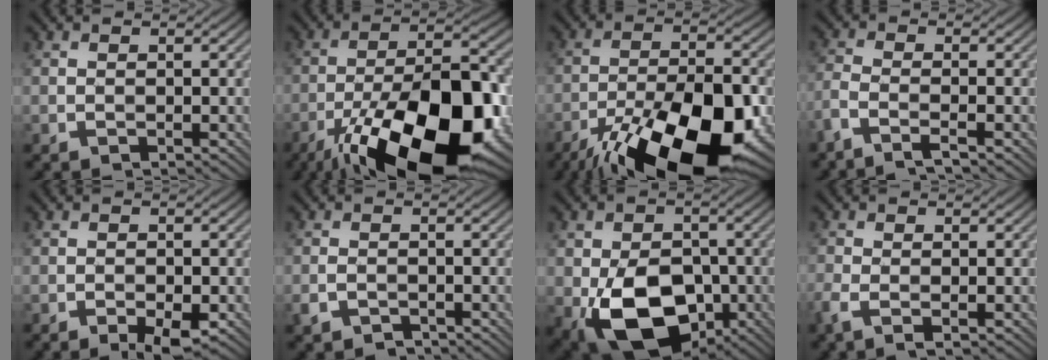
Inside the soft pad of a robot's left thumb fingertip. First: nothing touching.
{"total": 21.6, "force": [-11.0, 8.1, 16.7], "torque": [-0.264, -0.008, -0.181]}
{"total": 19.9, "force": [-11.7, 7.3, 14.3], "torque": [-0.230, -0.031, -0.189]}
{"total": 3.8, "force": [-2.6, 0.6, 2.7], "torque": [-0.057, -0.004, -0.071]}
{"total": 3.1, "force": [-1.8, 1.0, 2.3], "torque": [-0.034, 0.000, -0.026]}
{"total": 2.4, "force": [-1.8, 1.2, 1.2], "torque": [-0.029, -0.004, -0.039]}
{"total": 14.2, "force": [-5.0, 9.2, 9.5], "torque": [-0.166, -0.027, -0.088]}
{"total": 2.3, "force": [-1.1, 0.5, 1.9], "torque": [-0.053, -0.003, -0.030]}